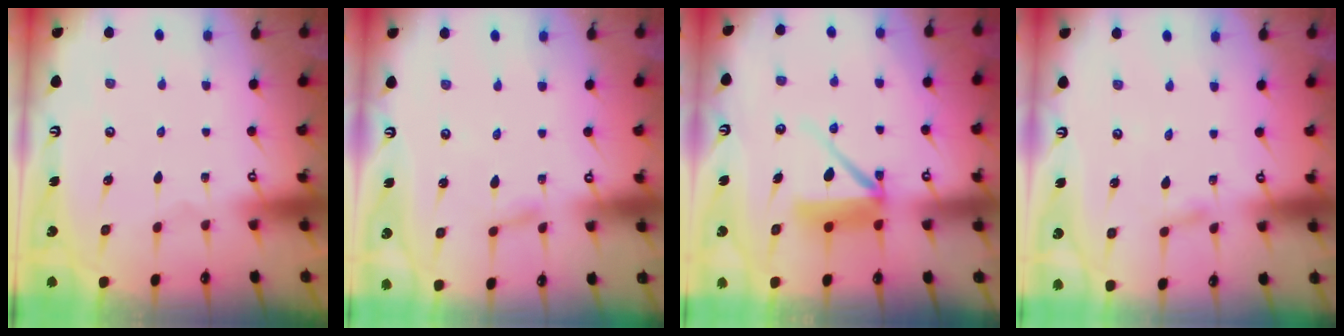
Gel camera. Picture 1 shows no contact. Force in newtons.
{"total": 2.0, "press": 1.9, "slide": 0.3}
{"total": 10.2, "press": 10.1, "slide": 1.2}
{"total": 2.8, "press": 2.8, "slide": 0.3}